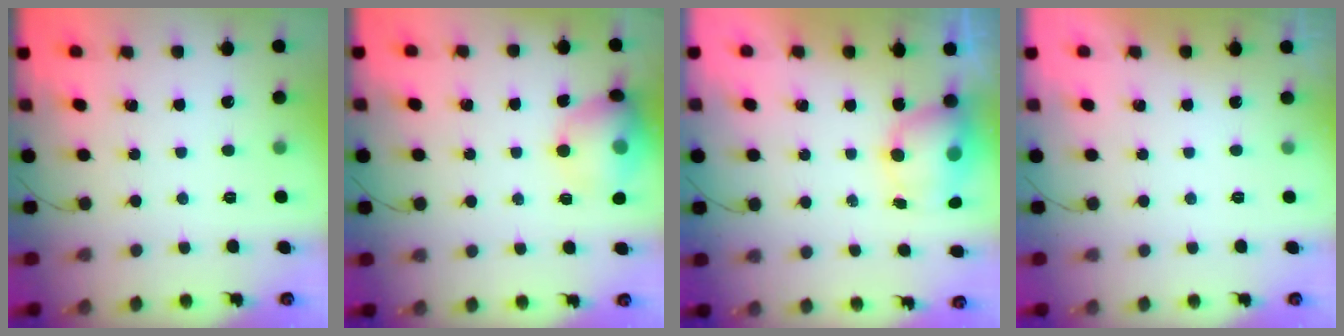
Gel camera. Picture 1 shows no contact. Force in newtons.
{"total": 13.5, "press": 13.3, "slide": 2.3}
{"total": 8.0, "press": 7.8, "slide": 1.3}
{"total": 0.0}